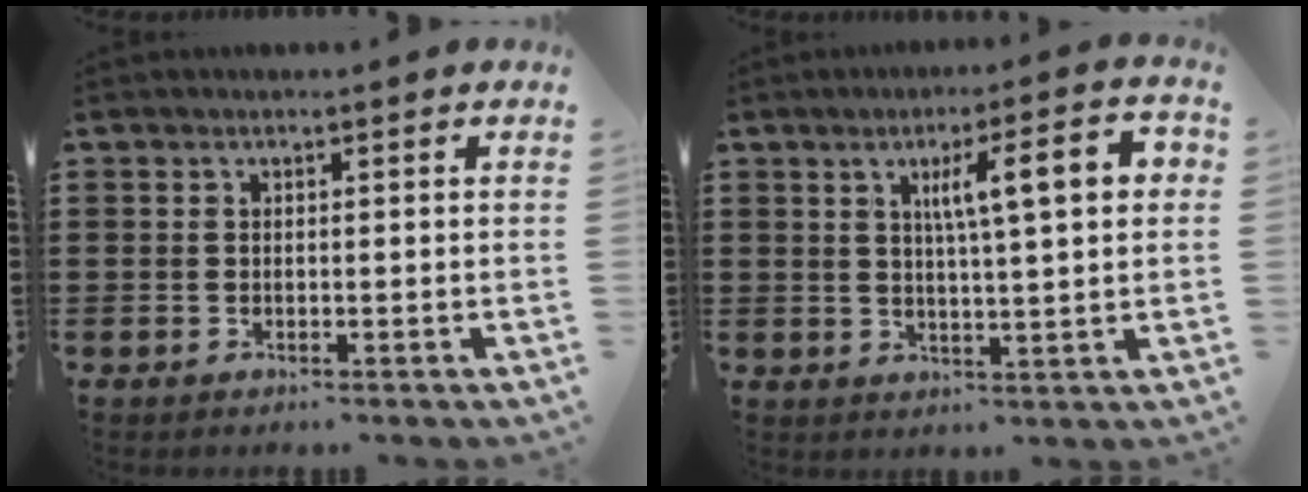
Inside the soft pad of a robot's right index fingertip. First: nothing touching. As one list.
[{"total": 8.8, "force": [2.4, 1.7, 8.3], "torque": [-0.148, 0.002, 0.032]}]